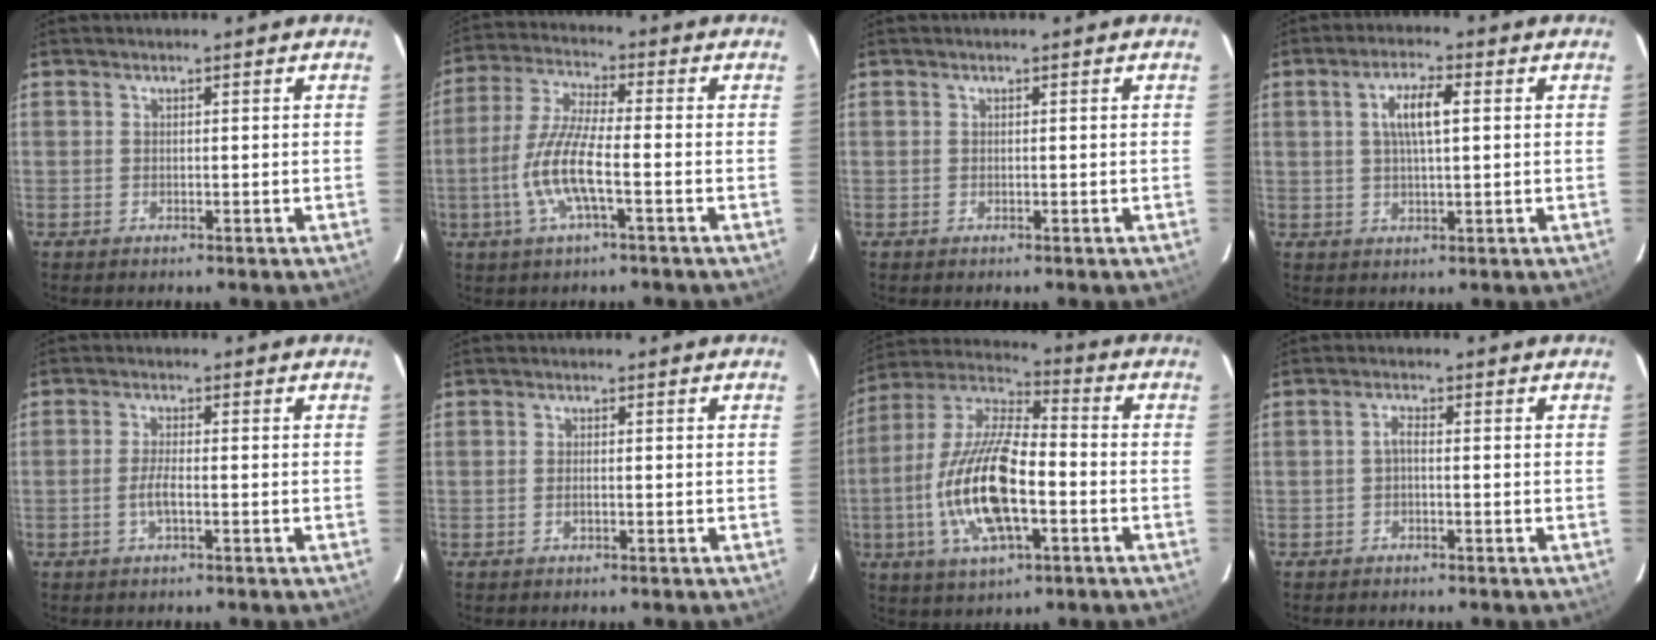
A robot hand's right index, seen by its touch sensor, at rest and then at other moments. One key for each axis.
{"total": 10.5, "fx": -3.2, "fy": 1.7, "fz": 9.8, "tx": -0.211, "ty": -0.003, "tz": -0.064}
{"total": 0.0}
{"total": 5.8, "fx": 1.3, "fy": 1.5, "fz": 5.4, "tx": -0.101, "ty": 0.008, "tz": 0.026}
{"total": 2.9, "fx": -1.1, "fy": 0.4, "fz": 2.7, "tx": -0.057, "ty": 0.000, "tz": -0.022}
{"total": 1.2, "fx": -0.5, "fy": 0.5, "fz": 1.0, "tx": -0.021, "ty": 0.001, "tz": -0.009}
{"total": 18.9, "fx": -4.6, "fy": 6.5, "fz": 17.2, "tx": -0.351, "ty": -0.008, "tz": -0.092}
{"total": 1.3, "fx": -0.6, "fy": 0.3, "fz": 1.1, "tx": -0.024, "ty": 0.006, "tz": -0.012}